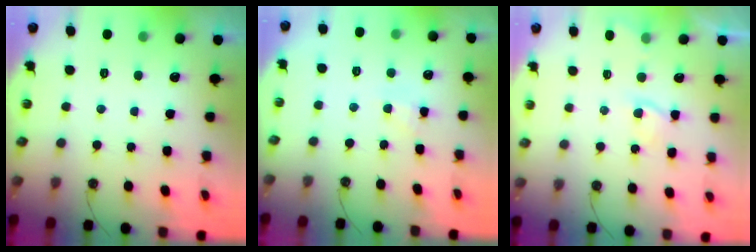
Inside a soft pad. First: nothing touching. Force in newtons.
{"total": 3.5, "press": 3.5, "slide": 0.5}
{"total": 3.1, "press": 3.1, "slide": 0.6}